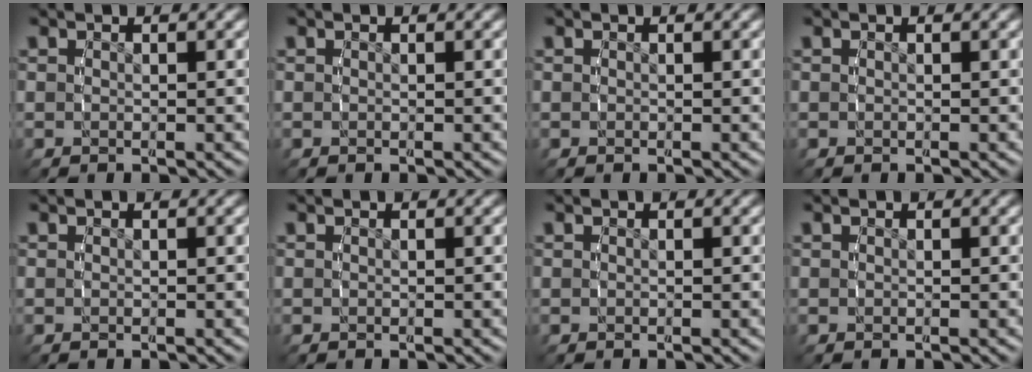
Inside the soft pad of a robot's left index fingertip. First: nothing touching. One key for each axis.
{"total": 0.0}
{"total": 0.0}
{"total": 0.0}
{"total": 0.0}
{"total": 0.0}
{"total": 0.0}
{"total": 0.0}